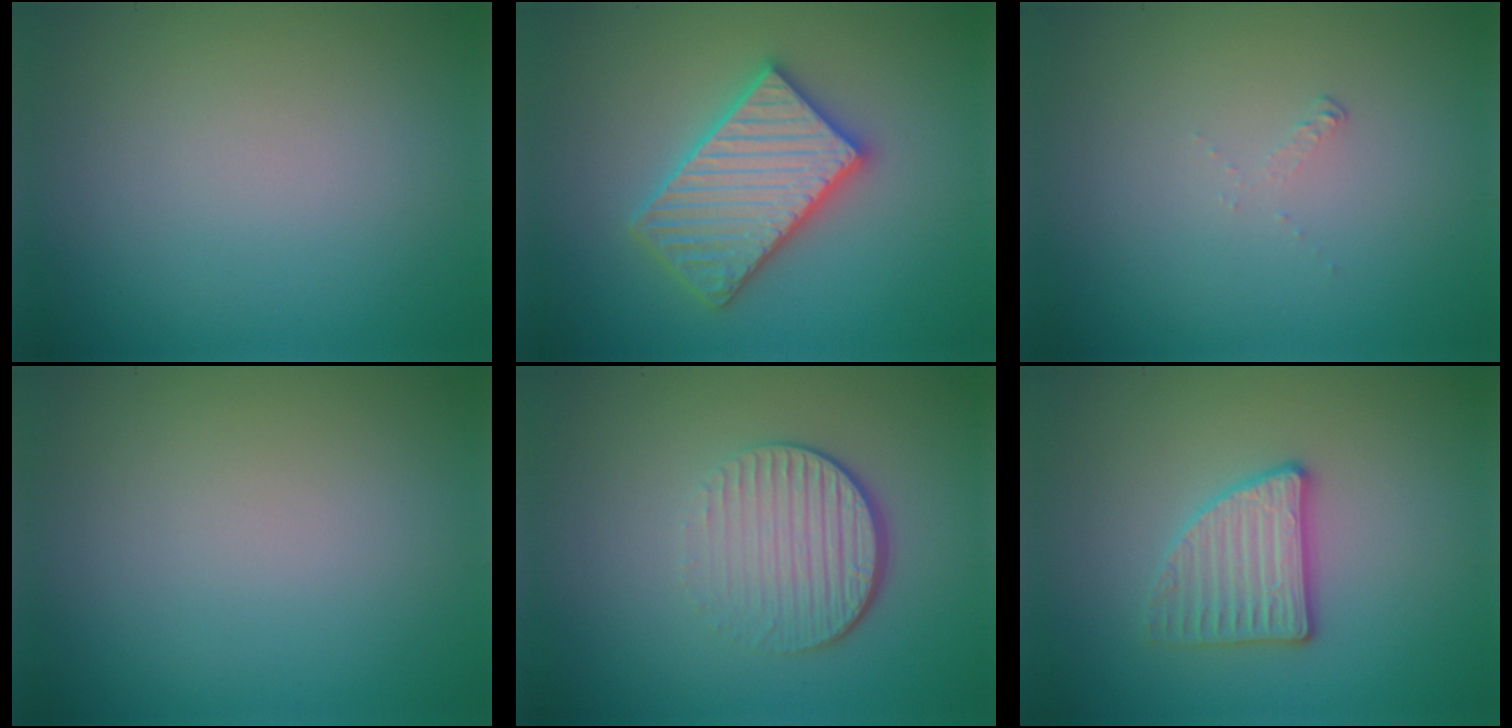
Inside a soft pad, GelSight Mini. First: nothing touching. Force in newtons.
{"total": 5.5, "press": 5.5, "slide": 0.9}
{"total": 0.6, "press": 0.2, "slide": 0.6}
{"total": 0.0}
{"total": 4.3, "press": 2.7, "slide": 3.4}
{"total": 3.1, "press": 2.9, "slide": 0.9}